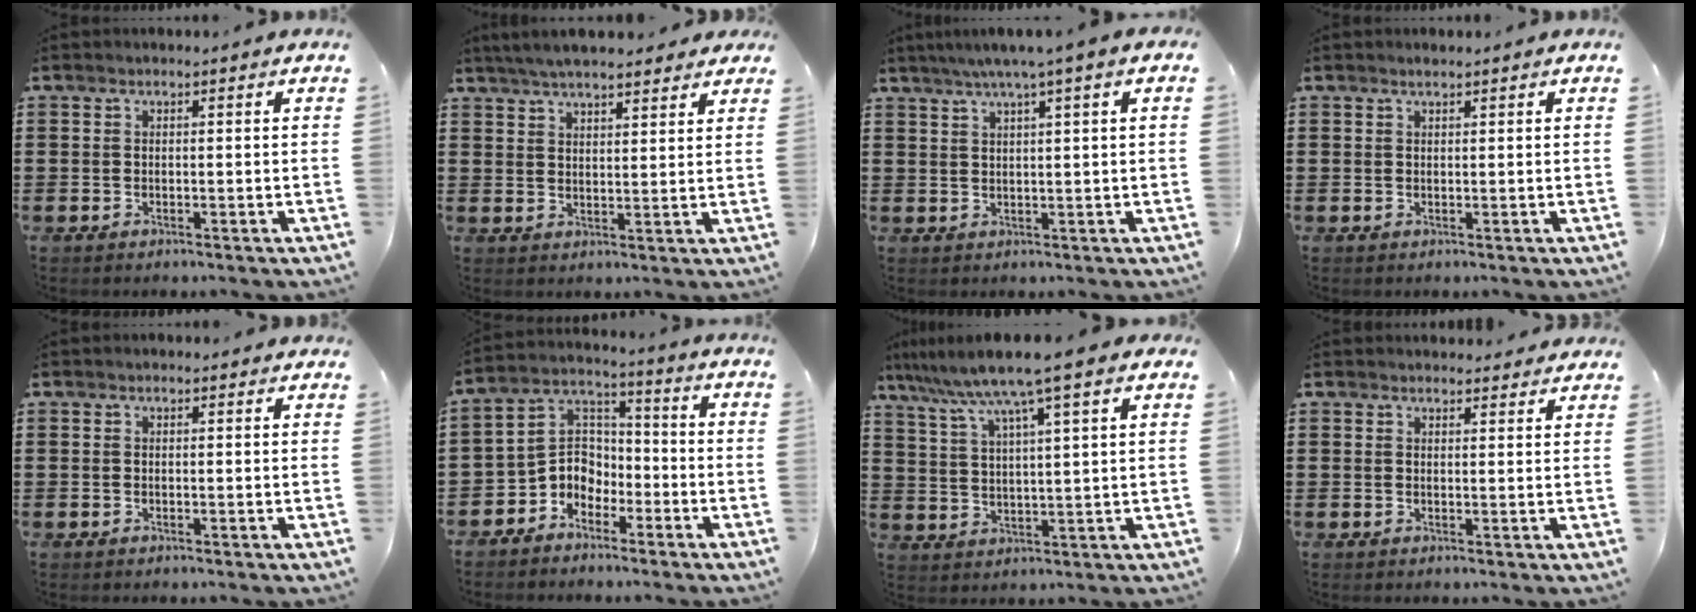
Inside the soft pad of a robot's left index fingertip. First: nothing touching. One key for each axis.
{"total": 5.1, "fx": 4.7, "fy": 0.7, "fz": 1.9, "tx": -0.049, "ty": -0.005, "tz": 0.086}
{"total": 3.3, "fx": 1.8, "fy": -0.4, "fz": 2.7, "tx": -0.057, "ty": 0.002, "tz": 0.028}
{"total": 0.8, "fx": 0.6, "fy": 0.1, "fz": 0.5, "tx": -0.009, "ty": 0.002, "tz": 0.011}
{"total": 0.5, "fx": 0.4, "fy": 0.3, "fz": 0.1, "tx": -0.003, "ty": 0.004, "tz": 0.007}
{"total": 5.8, "fx": -3.5, "fy": 4.5, "fz": 1.3, "tx": -0.048, "ty": 0.006, "tz": -0.076}
{"total": 8.5, "fx": 6.4, "fy": -0.3, "fz": 5.6, "tx": -0.128, "ty": -0.030, "tz": 0.105}
{"total": 2.0, "fx": 2.0, "fy": 0.4, "fz": 0.0, "tx": -0.006, "ty": 0.000, "tz": 0.038}